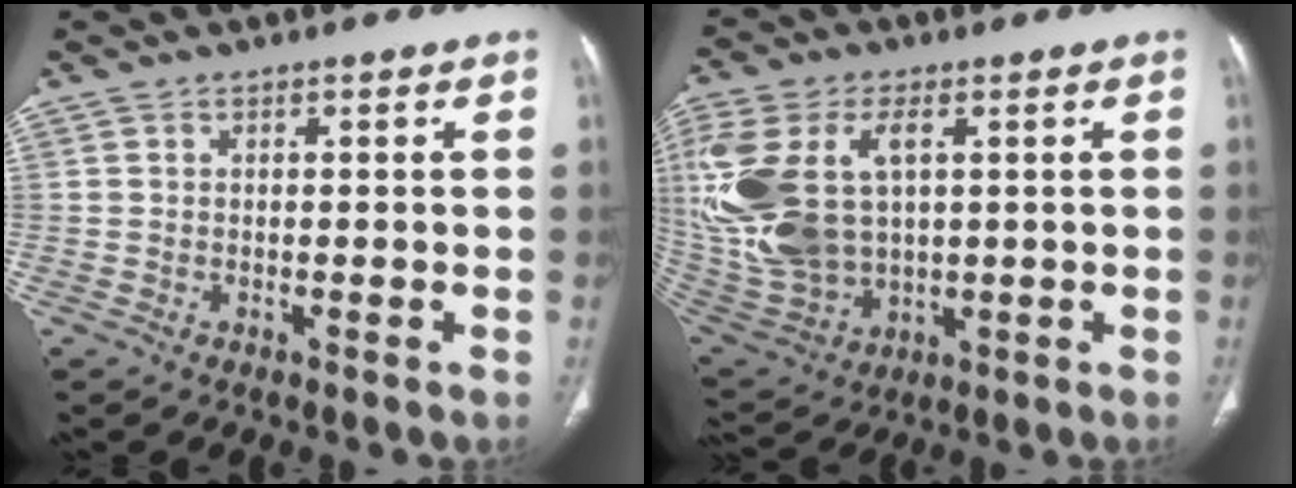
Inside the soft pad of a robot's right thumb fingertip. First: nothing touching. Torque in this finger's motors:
{"motor_torque": [0.41, 0.51, 1.42, 1.35, 0.65]}